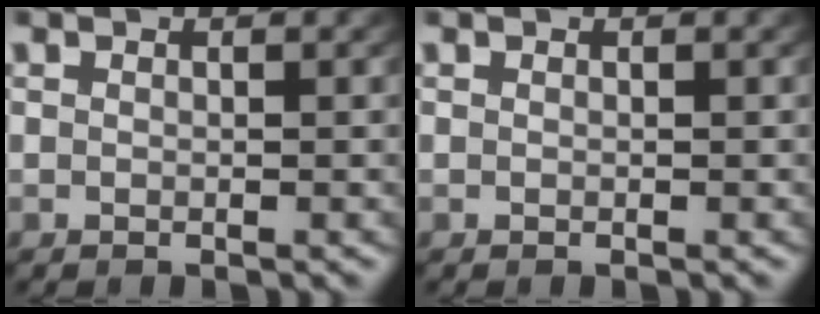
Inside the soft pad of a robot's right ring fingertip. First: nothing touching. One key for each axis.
{"total": 0.0}